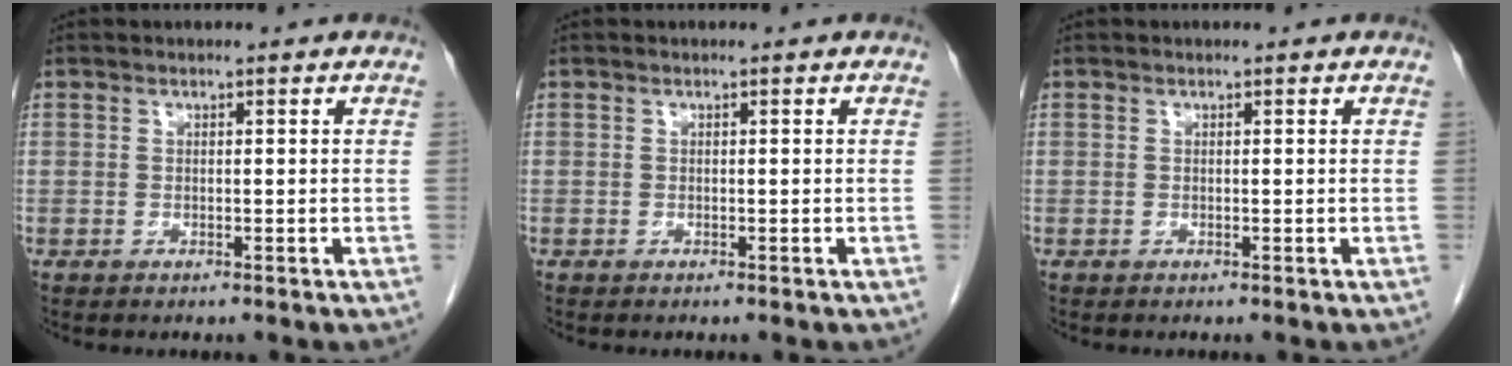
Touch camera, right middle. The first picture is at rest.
{"total": 0.0}
{"total": 0.0}